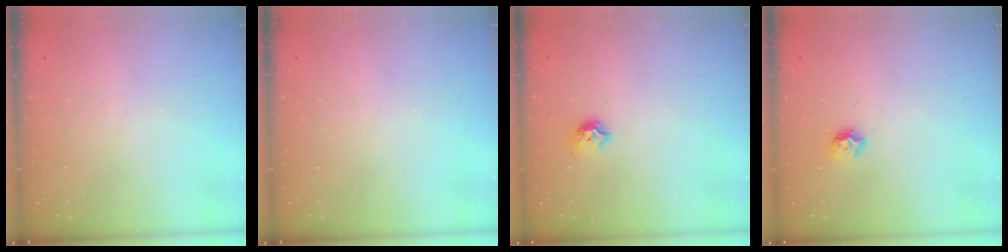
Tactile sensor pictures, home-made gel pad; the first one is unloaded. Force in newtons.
{"total": 0.0}
{"total": 6.8, "press": 6.8, "slide": 1.0}
{"total": 6.7, "press": 6.7, "slide": 0.8}